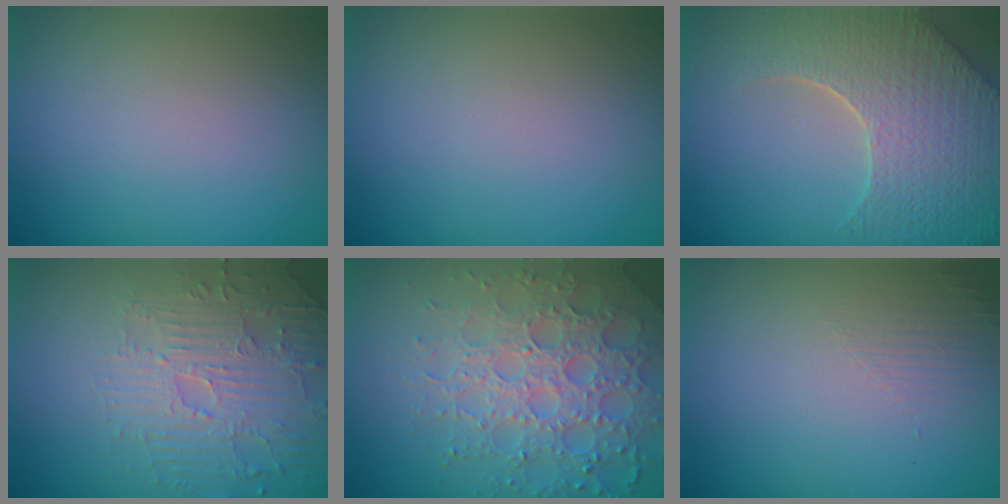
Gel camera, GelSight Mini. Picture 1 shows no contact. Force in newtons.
{"total": 0.0}
{"total": 8.6, "press": 6.3, "slide": 5.9}
{"total": 4.6, "press": 3.9, "slide": 2.3}
{"total": 5.4, "press": 5.2, "slide": 1.5}
{"total": 1.3, "press": 0.1, "slide": 1.3}